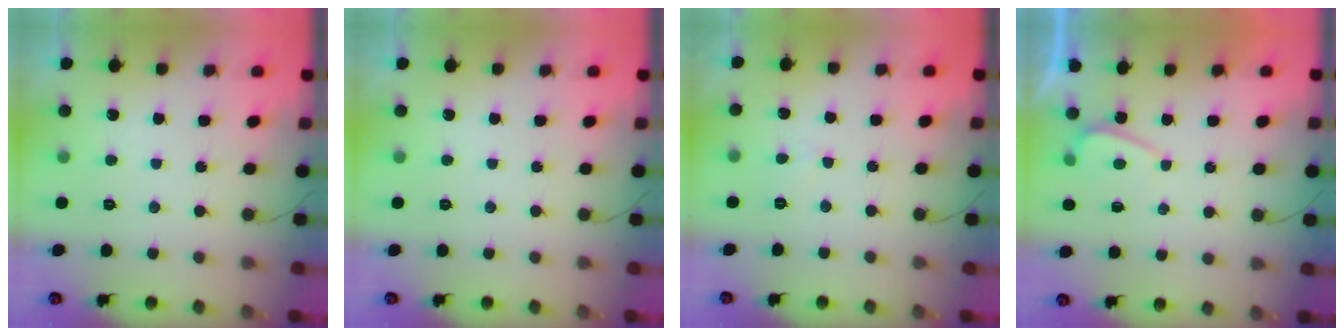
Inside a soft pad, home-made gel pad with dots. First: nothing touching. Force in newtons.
{"total": 0.0}
{"total": 2.1, "press": 2.1, "slide": 0.2}
{"total": 0.6, "press": 0.4, "slide": 0.5}